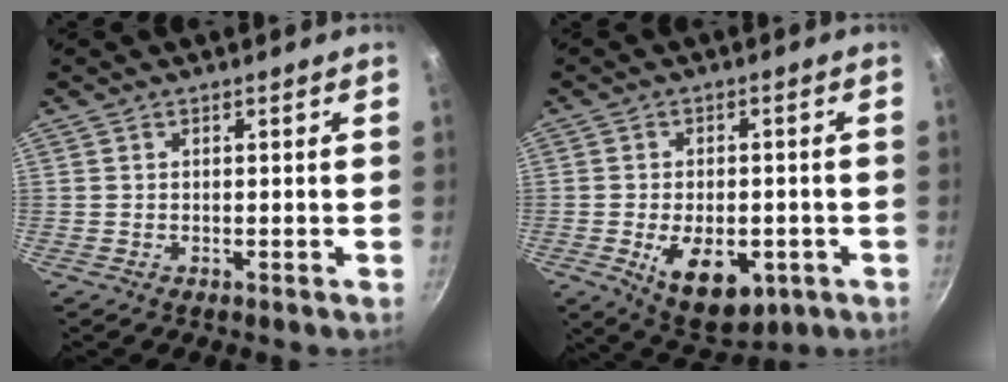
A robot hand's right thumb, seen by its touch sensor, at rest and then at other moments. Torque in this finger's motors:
{"motor_torque": [-0.13, 0.63, 0.49, 0.56, 0.09]}